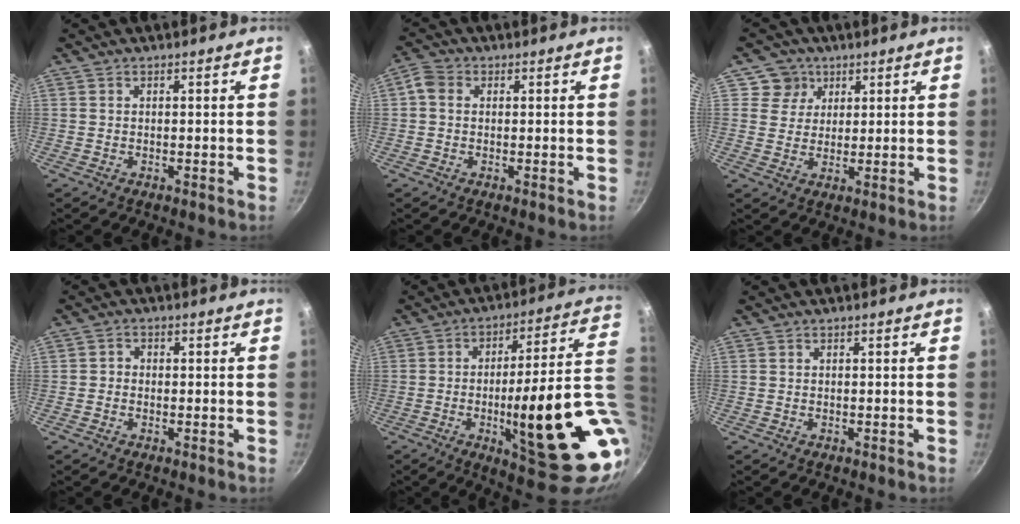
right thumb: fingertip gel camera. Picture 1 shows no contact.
{"total": 3.1, "force": [0.2, 2.6, 1.8], "torque": [-0.037, 0.011, -0.006]}
{"total": 5.4, "force": [2.5, 4.8, 0.4], "torque": [0.037, -0.004, 0.035]}
{"total": 1.5, "force": [-0.5, 1.3, 0.6], "torque": [-0.007, 0.007, -0.013]}
{"total": 25.3, "force": [-3.2, 6.7, 24.1], "torque": [-0.317, -0.004, -0.030]}
{"total": 0.0}